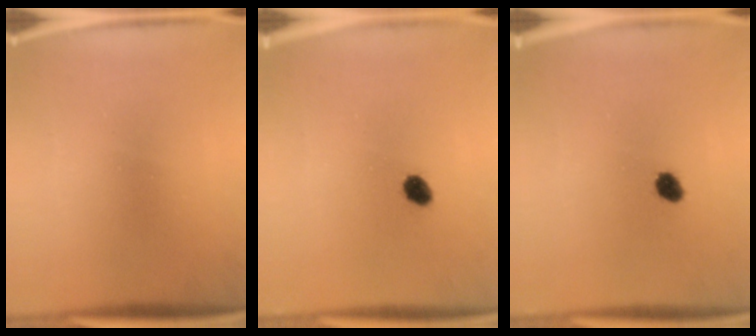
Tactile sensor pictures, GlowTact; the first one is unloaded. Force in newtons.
{"total": 3.0}
{"total": 2.8}